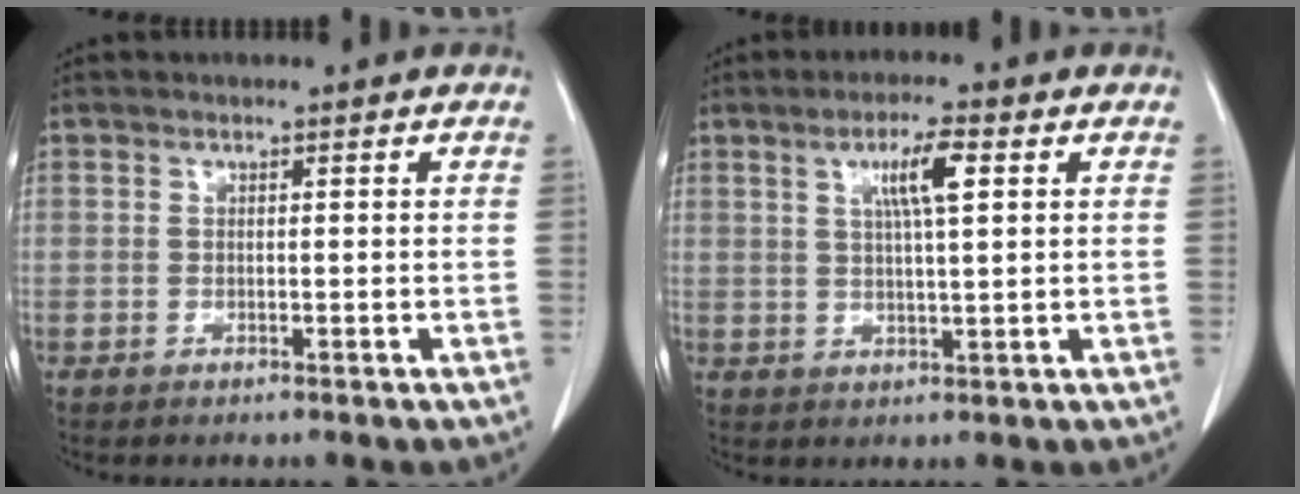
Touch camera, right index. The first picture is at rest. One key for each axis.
{"total": 5.7, "fx": 2.1, "fy": 0.4, "fz": 5.3, "tx": -0.094, "ty": 0.004, "tz": 0.036}